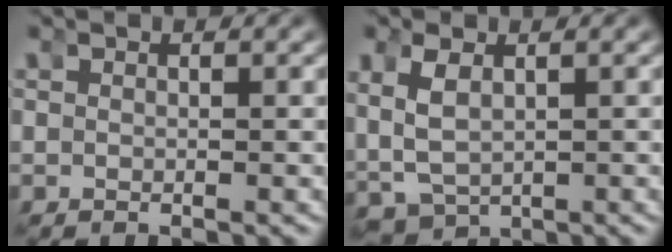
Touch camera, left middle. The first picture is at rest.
{"total": 7.0, "force": [-1.2, 5.8, 3.6], "torque": [-0.106, -0.034, -0.007]}